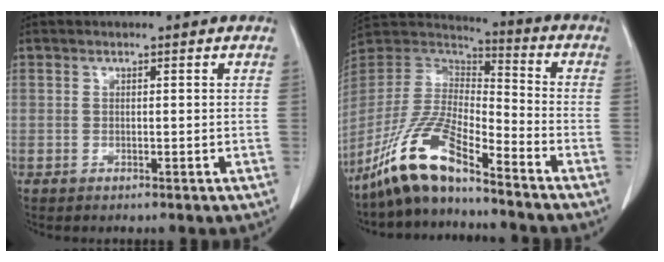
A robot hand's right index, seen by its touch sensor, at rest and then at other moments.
{"total": 13.7, "force": [-10.3, 2.2, 8.7], "torque": [-0.183, -0.003, -0.196]}